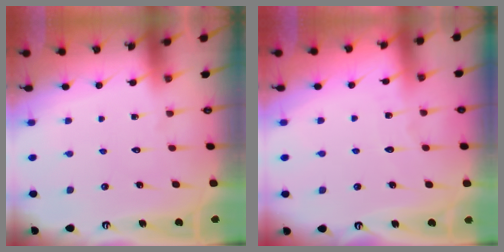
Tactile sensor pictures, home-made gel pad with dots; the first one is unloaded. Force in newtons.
{"total": 3.2, "press": 3.2, "slide": 0.3}